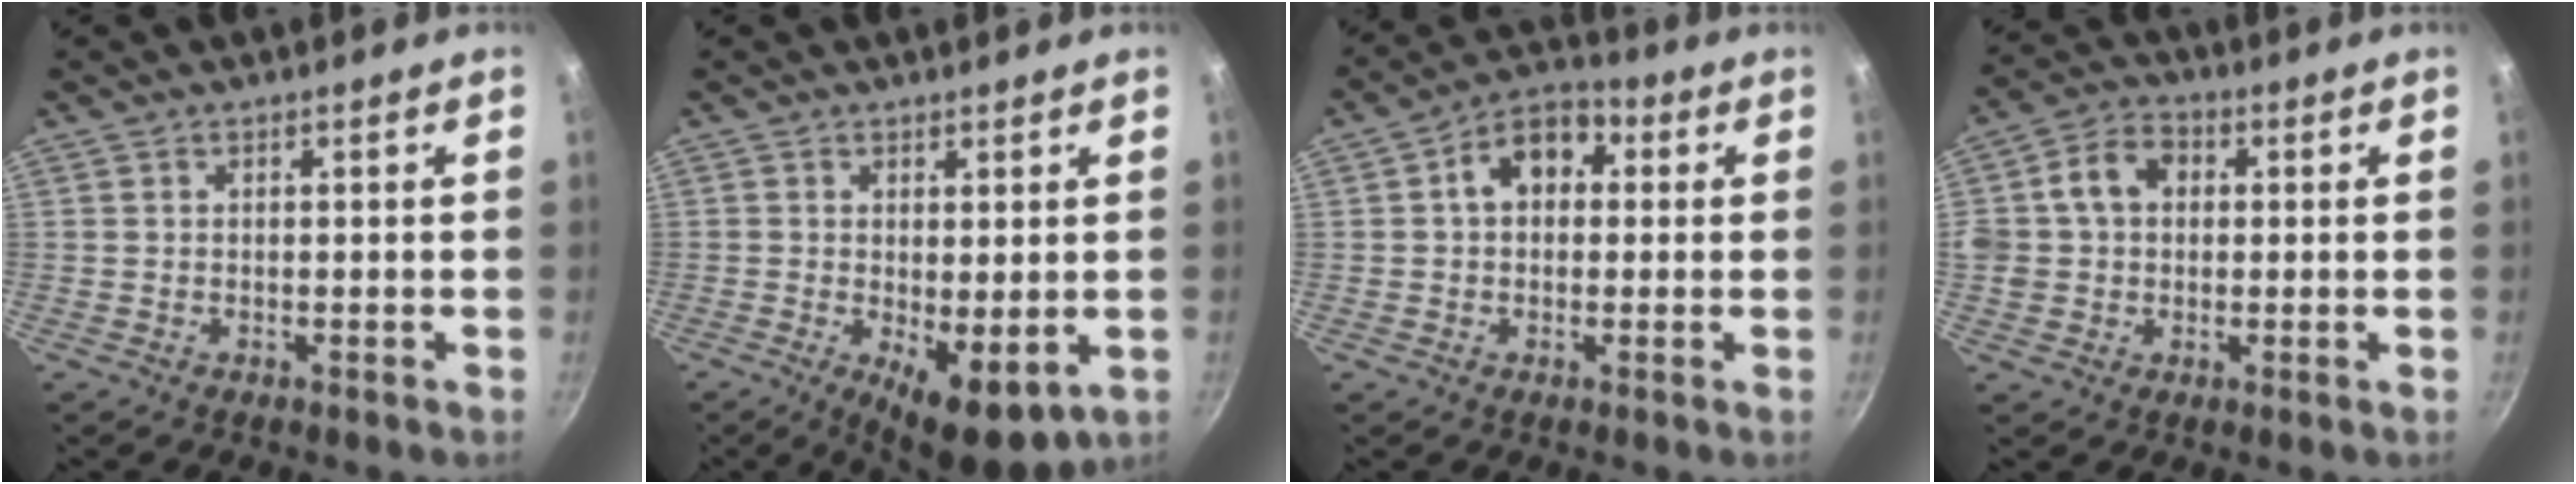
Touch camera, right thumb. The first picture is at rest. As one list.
[{"total": 7.8, "force": [-0.9, 3.0, 7.1], "torque": [-0.091, -0.014, 0.000]}, {"total": 9.1, "force": [1.6, 6.6, 6.1], "torque": [-0.056, 0.022, 0.010]}, {"total": 8.4, "force": [1.3, 6.8, 4.8], "torque": [-0.059, 0.016, 0.009]}]